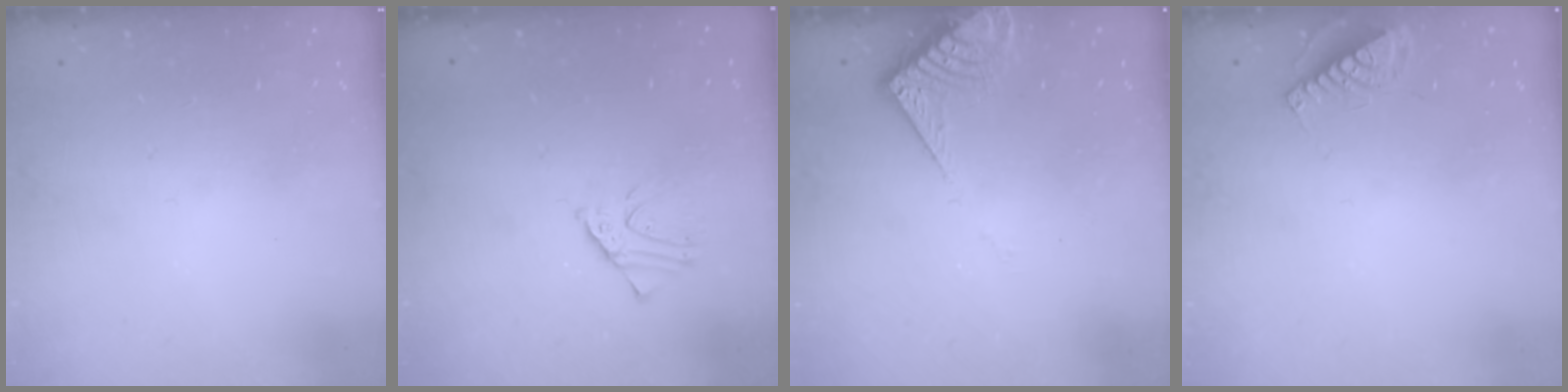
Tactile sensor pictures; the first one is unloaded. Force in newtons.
{"total": 1.5, "press": 1.5, "slide": 0.1}
{"total": 8.2, "press": 8.2, "slide": 0.8}
{"total": 8.4, "press": 8.4, "slide": 0.2}